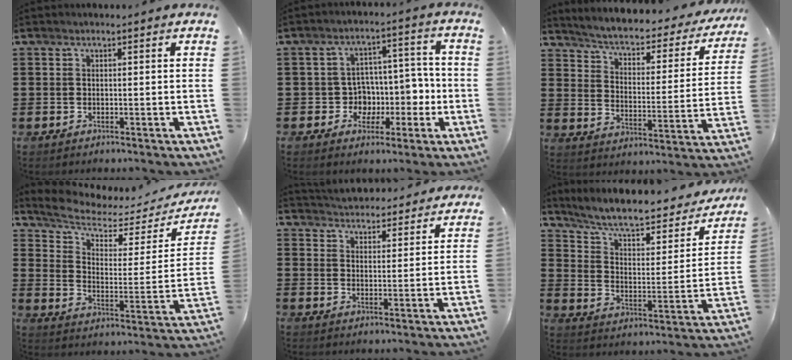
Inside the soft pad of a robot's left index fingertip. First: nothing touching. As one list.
[{"total": 6.1, "force": [-0.9, 5.7, 1.9], "torque": [-0.040, -0.003, -0.014]}, {"total": 3.0, "force": [2.5, 0.5, 1.6], "torque": [-0.047, -0.029, 0.032]}, {"total": 5.3, "force": [4.4, 1.5, 2.5], "torque": [-0.074, -0.031, 0.072]}, {"total": 4.2, "force": [4.2, 0.3, -0.1], "torque": [-0.017, -0.028, 0.071]}, {"total": 7.7, "force": [6.4, 1.3, 4.0], "torque": [-0.104, -0.040, 0.106]}]